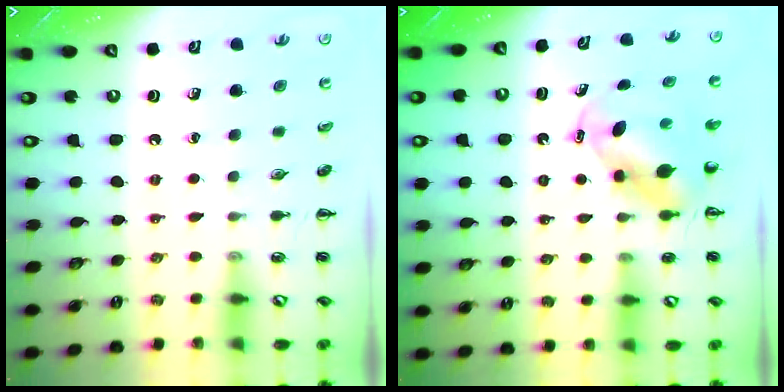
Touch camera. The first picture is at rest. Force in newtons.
{"total": 5.5, "press": 5.4, "slide": 1.3}